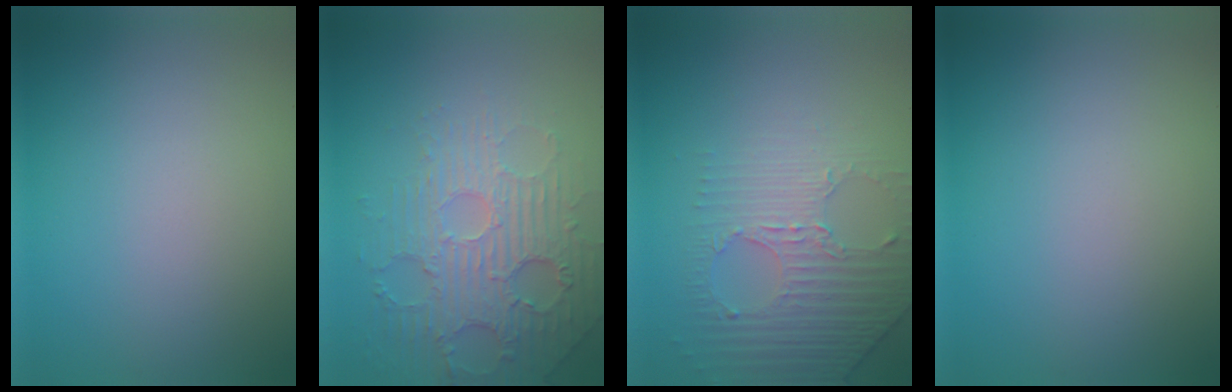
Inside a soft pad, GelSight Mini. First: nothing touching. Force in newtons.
{"total": 4.5, "press": 4.1, "slide": 2.0}
{"total": 4.3, "press": 2.9, "slide": 3.2}
{"total": 0.0}